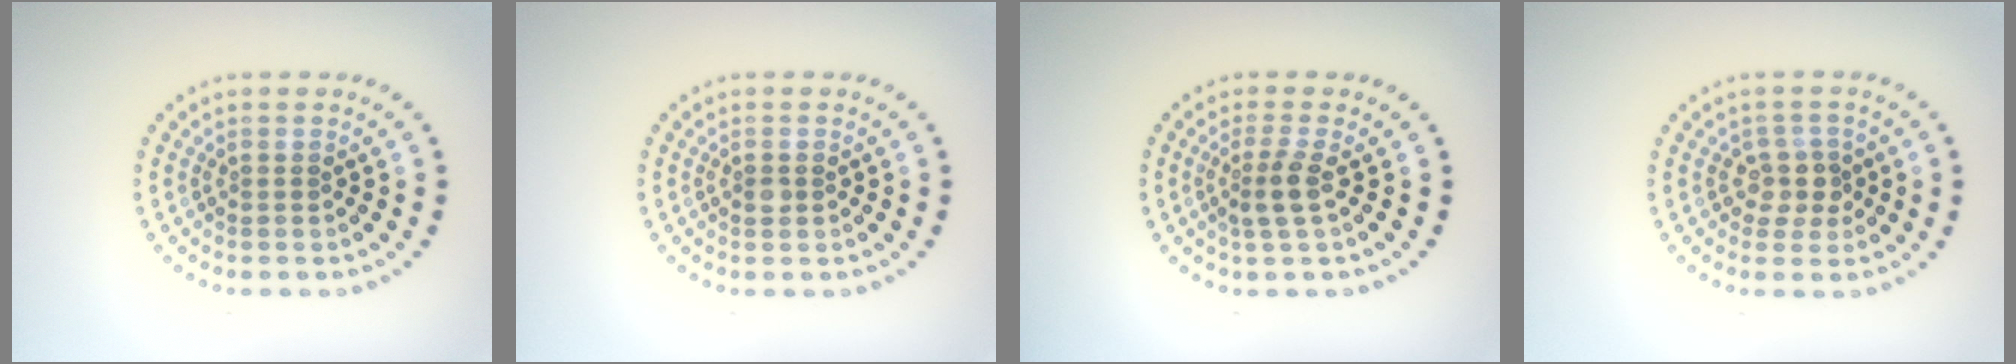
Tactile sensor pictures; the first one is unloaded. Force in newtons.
{"total": 1.0, "press": 0.9, "slide": 0.1}
{"total": 2.2, "press": 1.9, "slide": 1.3}
{"total": 2.5, "press": 2.2, "slide": 1.1}